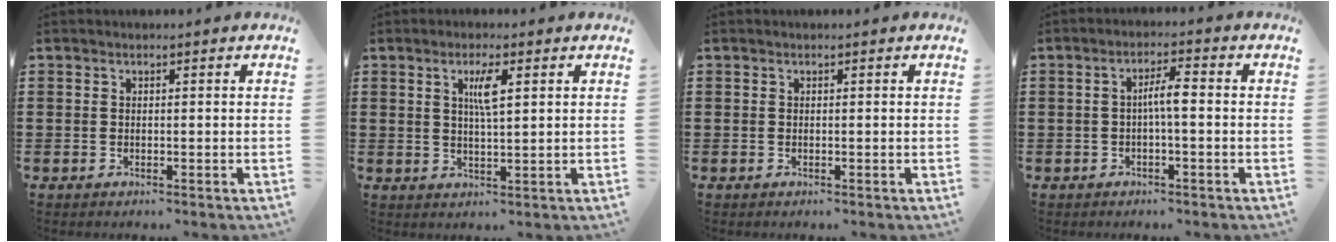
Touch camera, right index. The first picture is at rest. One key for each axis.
{"total": 3.8, "fx": 1.4, "fy": 0.7, "fz": 3.5, "tx": -0.066, "ty": 0.003, "tz": 0.018}
{"total": 0.0}
{"total": 3.6, "fx": -0.3, "fy": 0.6, "fz": 3.6, "tx": -0.067, "ty": 0.006, "tz": -0.009}